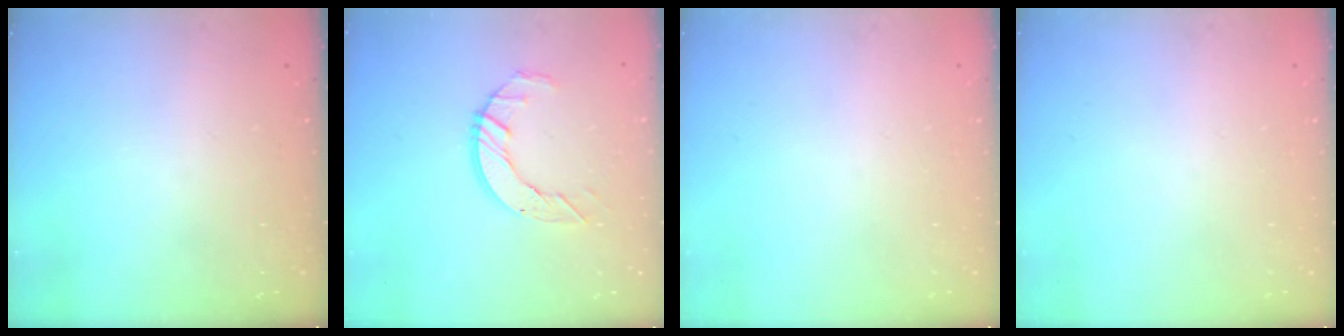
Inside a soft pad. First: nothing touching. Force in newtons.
{"total": 5.8, "press": 5.8, "slide": 0.4}
{"total": 0.0}
{"total": 0.0}